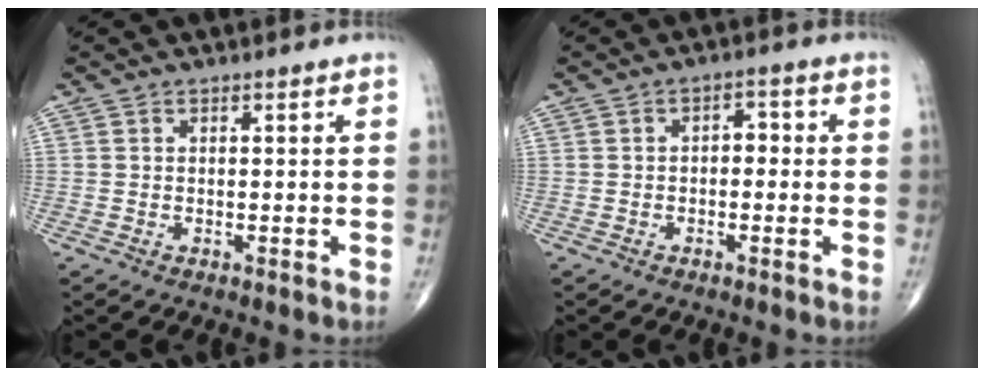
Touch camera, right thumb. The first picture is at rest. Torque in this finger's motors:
{"motor_torque": [-0.32, 0.10, 0.26, 0.20, 0.05]}